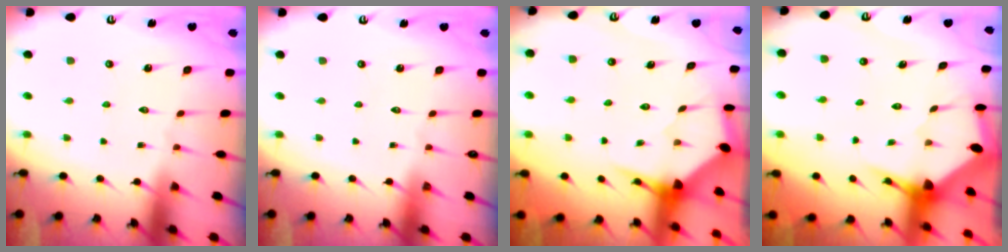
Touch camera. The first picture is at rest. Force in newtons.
{"total": 0.0}
{"total": 4.0, "press": 3.9, "slide": 0.4}
{"total": 3.6, "press": 3.5, "slide": 0.5}